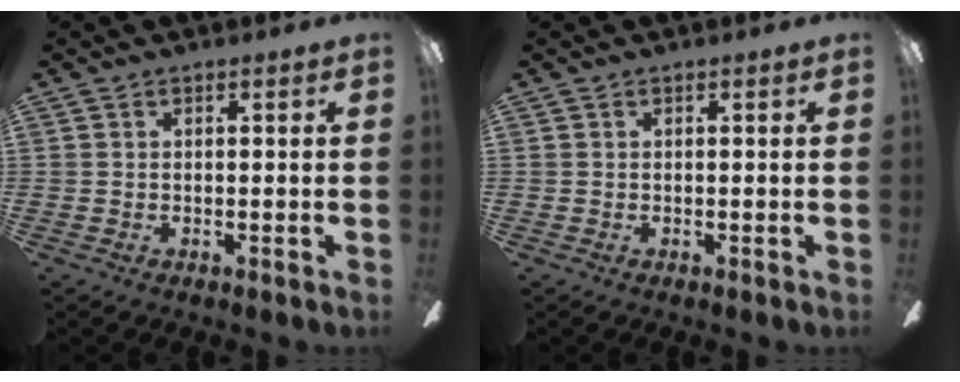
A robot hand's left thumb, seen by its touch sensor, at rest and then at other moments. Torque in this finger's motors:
{"motor_torque": [0.00, 0.00, -0.01, 0.02, 0.00]}